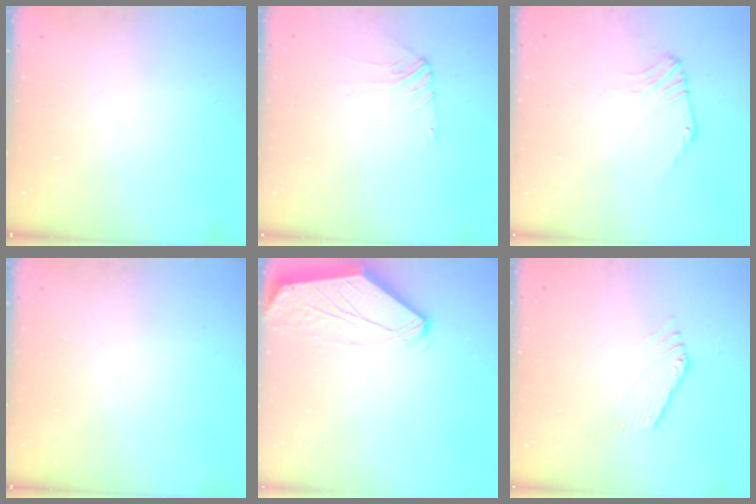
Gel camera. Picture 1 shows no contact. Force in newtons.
{"total": 2.8, "press": 2.7, "slide": 0.5}
{"total": 1.4, "press": 1.4, "slide": 0.4}
{"total": 0.0}
{"total": 0.0}
{"total": 0.0}